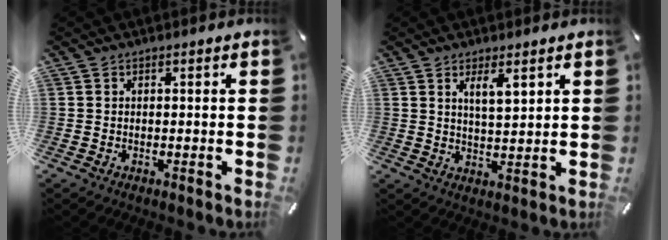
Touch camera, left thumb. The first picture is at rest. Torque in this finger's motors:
{"motor_torque": [0.93, 0.88, 0.32, -0.54, 0.12]}